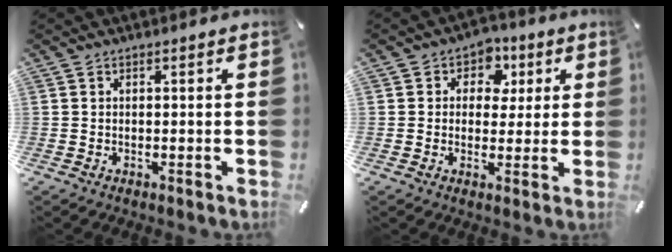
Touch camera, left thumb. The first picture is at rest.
{"total": 6.6, "force": [1.2, 5.8, 2.9], "torque": [-0.035, -0.002, 0.015]}